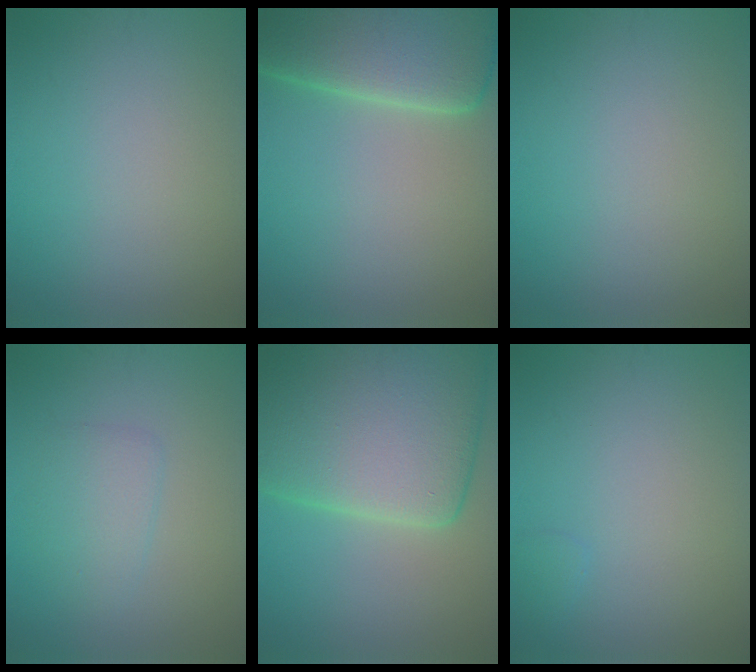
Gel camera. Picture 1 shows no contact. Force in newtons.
{"total": 11.1, "press": 11.1, "slide": 0.7}
{"total": 0.0}
{"total": 2.3, "press": 2.3, "slide": 0.1}
{"total": 14.8, "press": 14.8, "slide": 1.2}
{"total": 0.6, "press": 0.6, "slide": 0.1}